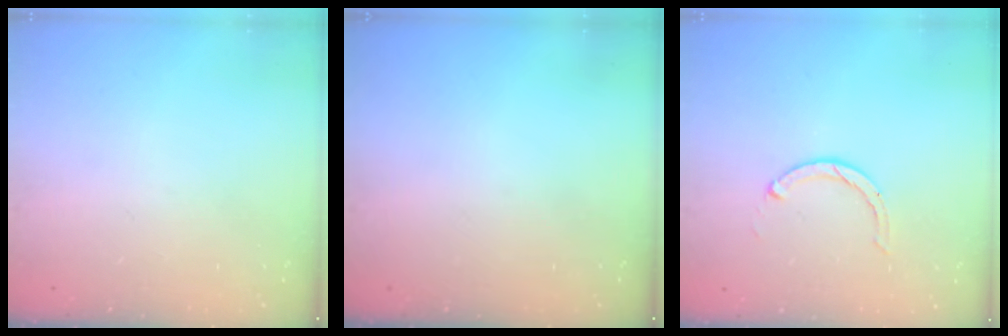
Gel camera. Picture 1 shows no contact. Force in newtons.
{"total": 0.0}
{"total": 2.3, "press": 2.3, "slide": 0.4}